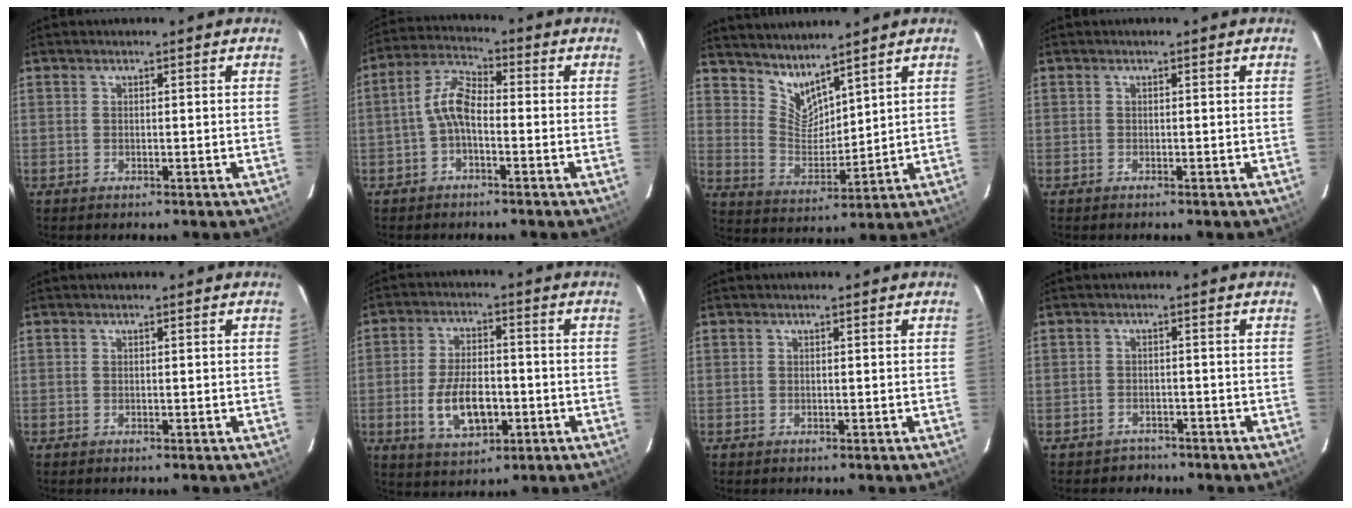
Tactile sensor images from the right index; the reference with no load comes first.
{"total": 5.8, "force": [-1.8, 2.6, 4.9], "torque": [-0.109, 0.021, -0.040]}
{"total": 7.5, "force": [6.7, 2.1, 2.7], "torque": [-0.047, -0.009, 0.138]}
{"total": 0.0}
{"total": 0.0}
{"total": 10.4, "force": [-2.9, 5.3, 8.5], "torque": [-0.172, -0.002, -0.041]}
{"total": 0.0}
{"total": 3.6, "force": [-2.8, 2.3, -0.1], "torque": [-0.009, 0.014, -0.042]}